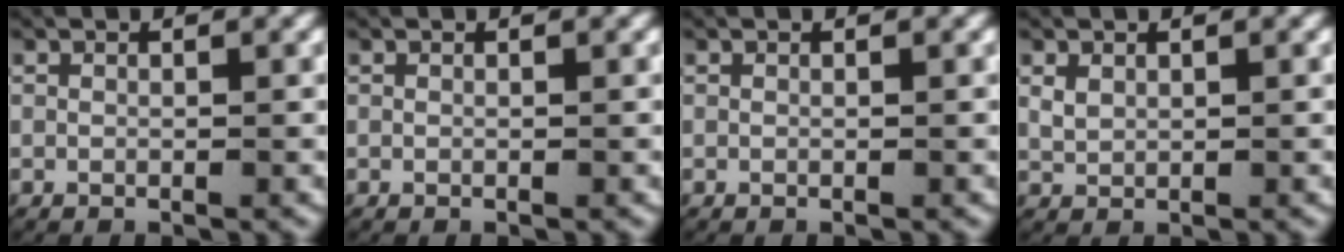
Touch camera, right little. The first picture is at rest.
{"total": 0.0}
{"total": 0.0}
{"total": 1.2, "force": [0.7, 0.6, 0.9], "torque": [-0.021, -0.001, 0.019]}